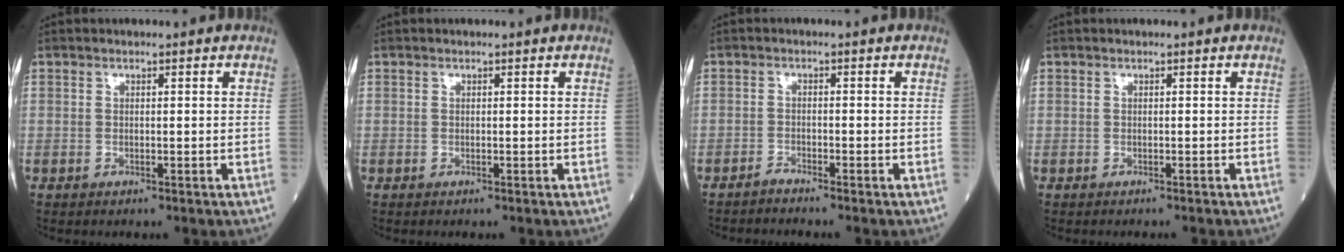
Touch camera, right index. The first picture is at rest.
{"total": 0.0}
{"total": 1.3, "force": [-1.2, -0.3, 0.0], "torque": [-0.001, -0.005, -0.021]}
{"total": 0.9, "force": [-0.8, 0.4, 0.1], "torque": [-0.001, 0.003, -0.014]}